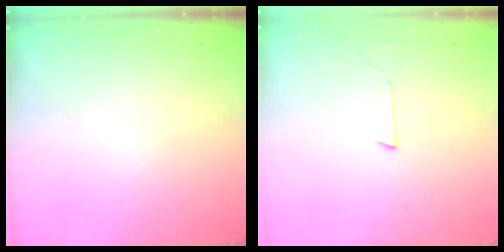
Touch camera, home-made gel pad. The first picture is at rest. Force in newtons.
{"total": 2.7, "press": 2.7, "slide": 0.2}